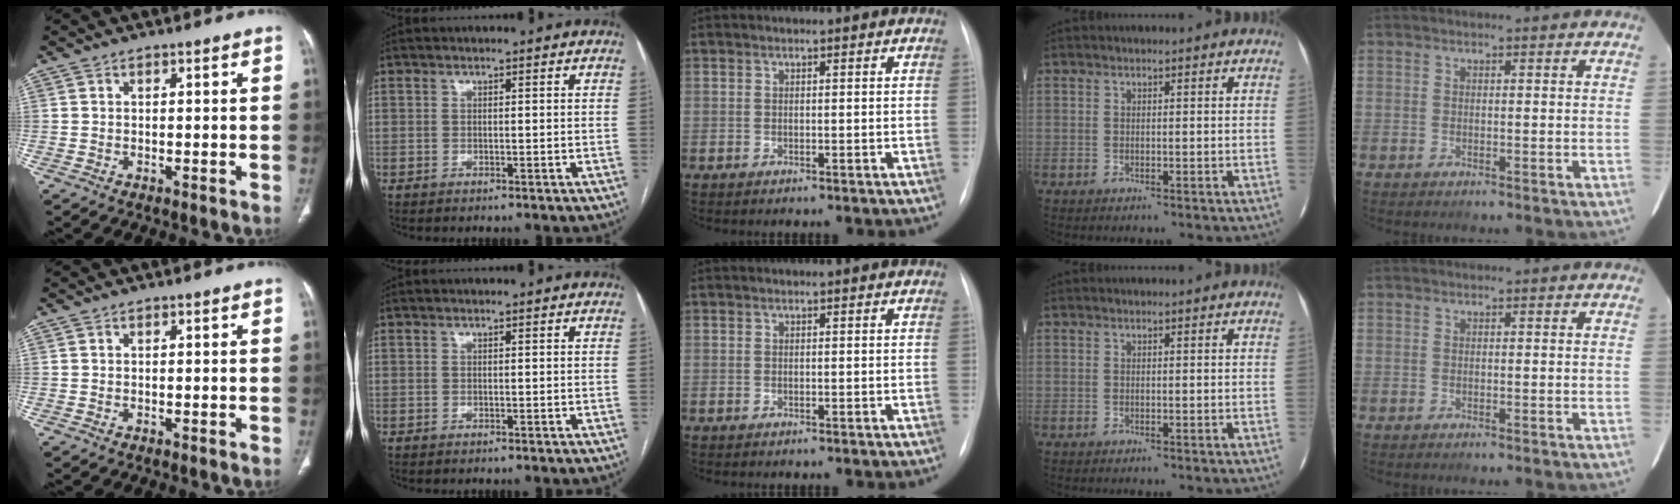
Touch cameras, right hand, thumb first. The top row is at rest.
{}